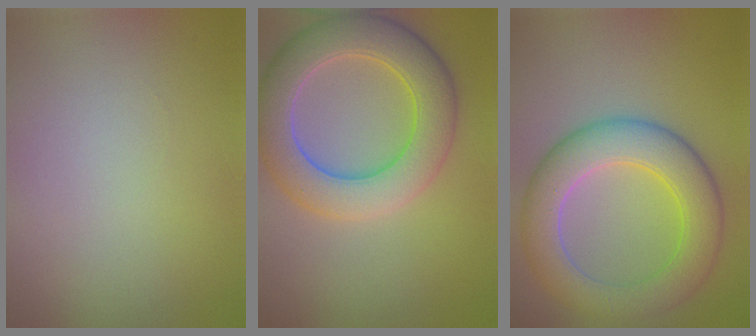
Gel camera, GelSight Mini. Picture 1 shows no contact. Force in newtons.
{"total": 7.3, "press": 7.3, "slide": 0.4}
{"total": 7.1, "press": 7.1, "slide": 0.3}